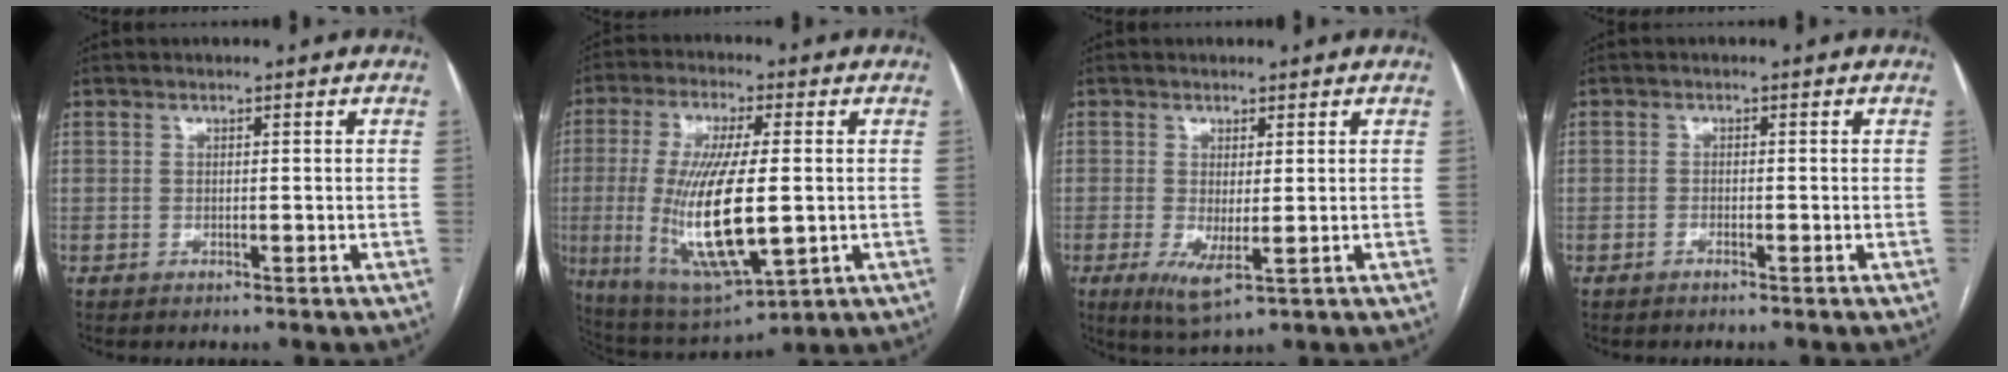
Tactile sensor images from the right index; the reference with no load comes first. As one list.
[{"total": 17.0, "force": [-1.4, 4.3, 16.4], "torque": [-0.329, -0.019, -0.009]}, {"total": 4.9, "force": [-1.2, 1.2, 4.6], "torque": [-0.085, -0.015, -0.011]}, {"total": 0.6, "force": [-0.5, 0.2, 0.2], "torque": [-0.004, 0.000, -0.010]}]